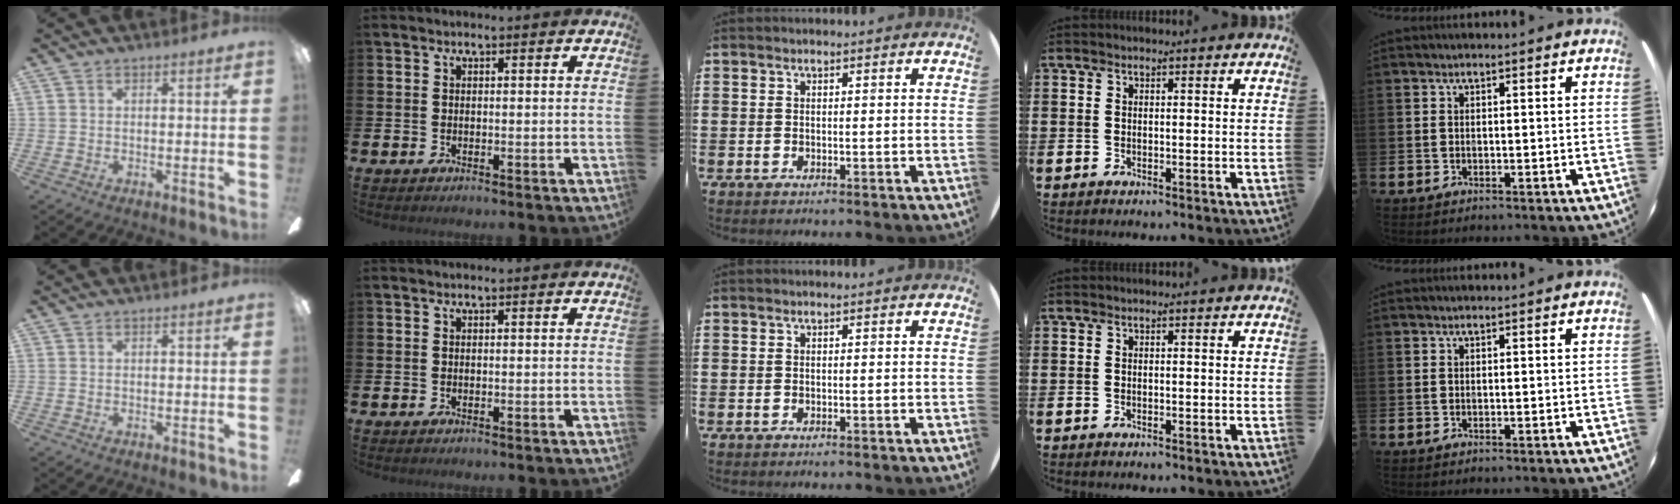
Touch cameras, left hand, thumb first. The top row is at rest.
{}